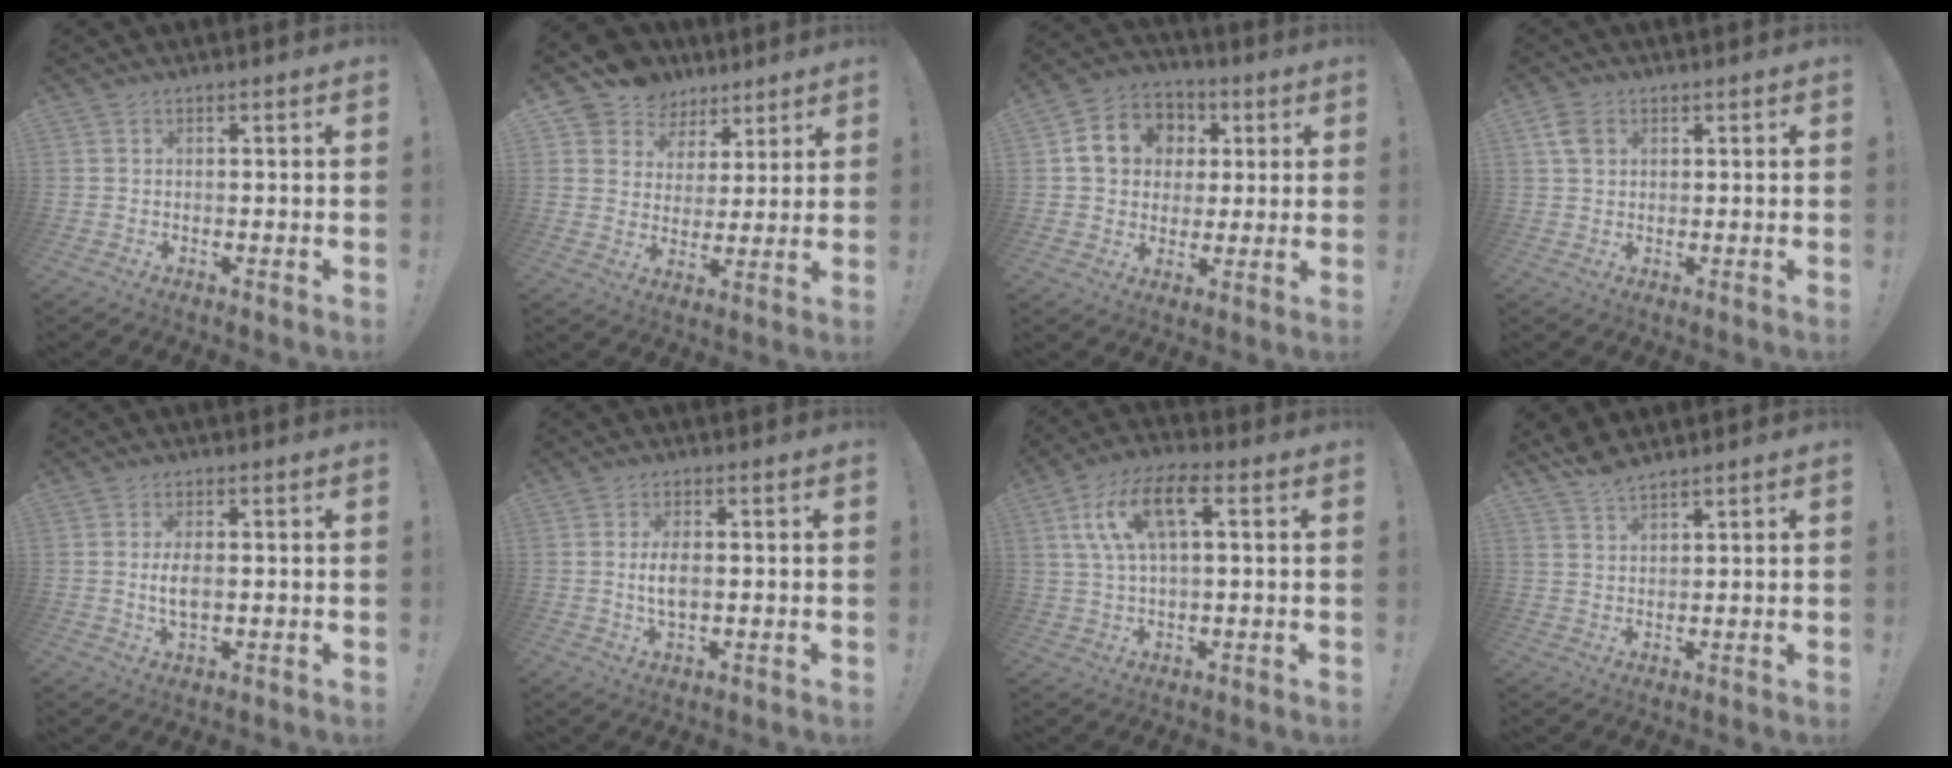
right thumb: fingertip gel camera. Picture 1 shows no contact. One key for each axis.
{"total": 9.1, "fx": 5.8, "fy": 6.9, "fz": 1.3, "tx": -0.027, "ty": -0.044, "tz": 0.117}
{"total": 12.2, "fx": 2.7, "fy": 10.8, "fz": 5.2, "tx": -0.071, "ty": 0.003, "tz": 0.059}
{"total": 4.7, "fx": 1.7, "fy": 3.4, "fz": 2.7, "tx": -0.038, "ty": 0.004, "tz": 0.034}
{"total": 4.6, "fx": 0.0, "fy": 2.3, "fz": 4.0, "tx": -0.072, "ty": -0.006, "tz": -0.005}
{"total": 4.8, "fx": 0.0, "fy": 2.3, "fz": 4.2, "tx": -0.076, "ty": -0.005, "tz": -0.006}
{"total": 12.6, "fx": 3.8, "fy": 5.3, "fz": 10.8, "tx": -0.204, "ty": 0.005, "tz": 0.068}
{"total": 4.3, "fx": 3.8, "fy": 0.9, "fz": 1.7, "tx": -0.038, "ty": -0.021, "tz": 0.073}